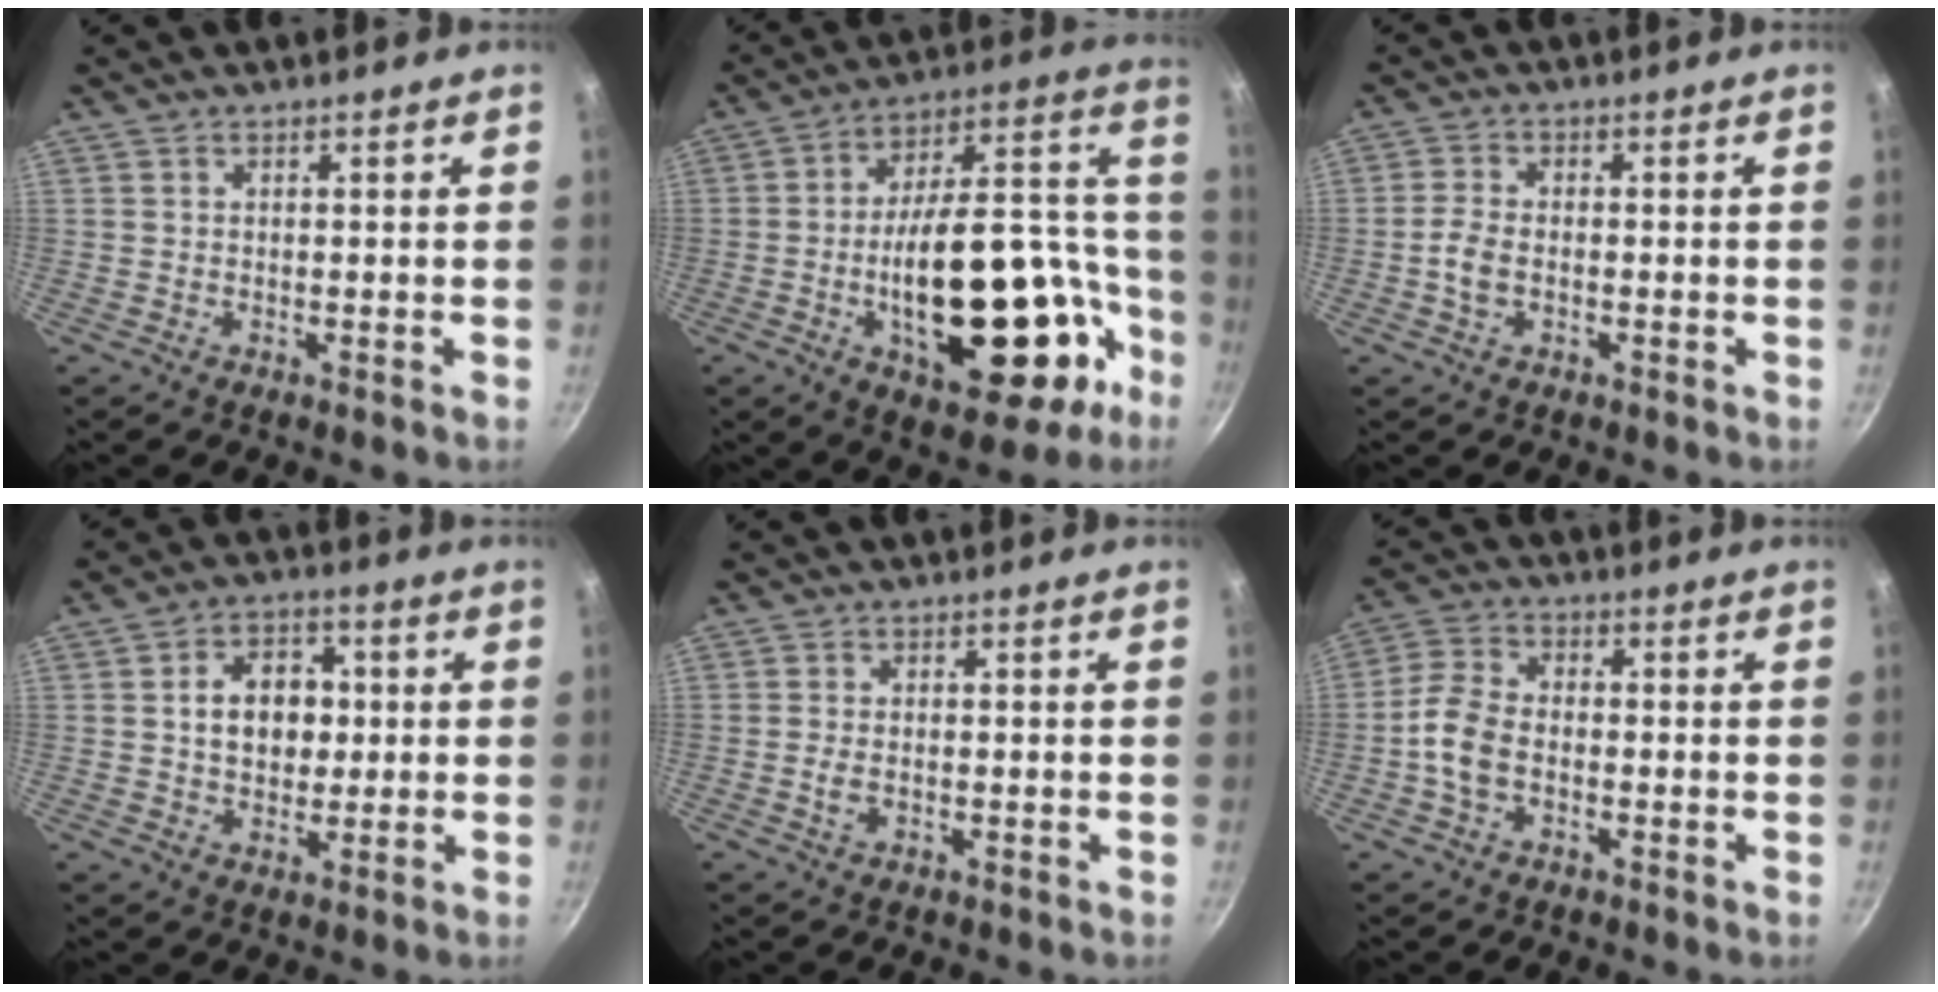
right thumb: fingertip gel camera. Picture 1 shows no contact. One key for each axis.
{"total": 30.5, "fx": -9.7, "fy": 14.8, "fz": 24.8, "tx": -0.323, "ty": 0.074, "tz": -0.127}
{"total": 4.3, "fx": -1.0, "fy": 2.7, "fz": 3.2, "tx": -0.069, "ty": 0.013, "tz": -0.026}
{"total": 9.6, "fx": 0.9, "fy": 7.2, "fz": 6.2, "tx": -0.063, "ty": 0.013, "tz": 0.010}
{"total": 2.4, "fx": -0.6, "fy": 1.4, "fz": 1.8, "tx": -0.035, "ty": 0.005, "tz": -0.011}
{"total": 7.6, "fx": -1.8, "fy": 4.9, "fz": 5.5, "tx": -0.108, "ty": 0.028, "tz": -0.046}